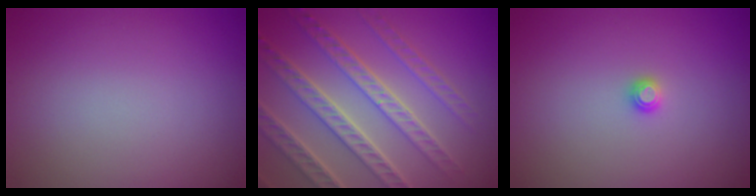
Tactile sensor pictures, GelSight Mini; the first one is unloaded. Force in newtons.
{"total": 7.5, "press": 5.6, "slide": 5.0}
{"total": 0.8, "press": 0.8, "slide": 0.1}